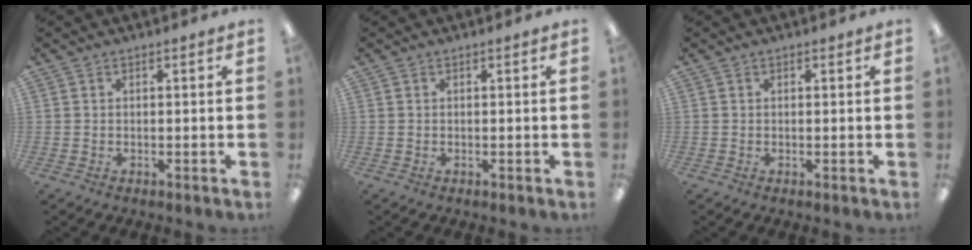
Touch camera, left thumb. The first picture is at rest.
{"total": 0.0}
{"total": 0.0}